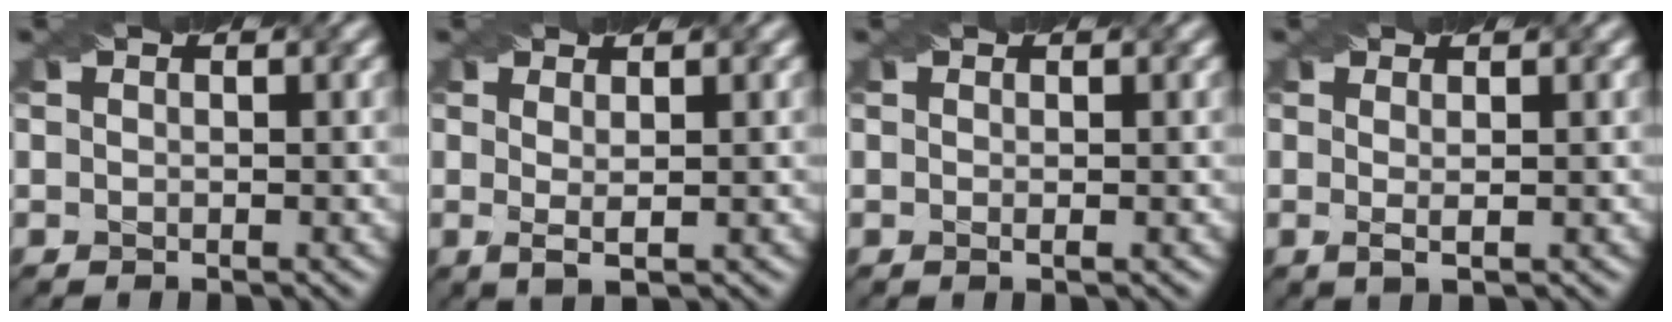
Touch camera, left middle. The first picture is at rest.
{"total": 2.0, "force": [0.2, 0.3, 2.0], "torque": [-0.034, -0.004, 0.003]}
{"total": 0.7, "force": [-0.1, -0.1, 0.7], "torque": [-0.008, -0.003, -0.003]}
{"total": 1.6, "force": [0.0, 0.1, 1.6], "torque": [-0.026, -0.001, -0.002]}